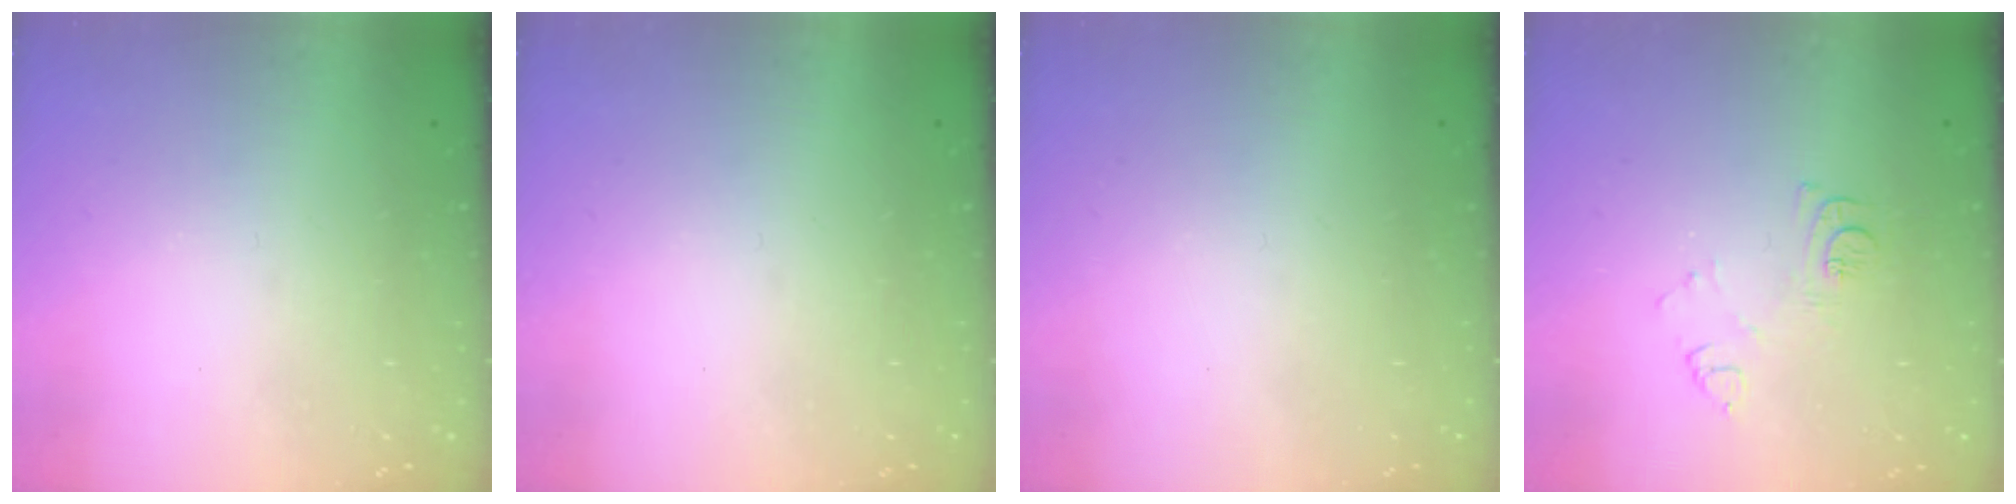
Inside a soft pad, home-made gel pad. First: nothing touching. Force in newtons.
{"total": 0.0}
{"total": 1.7, "press": 1.6, "slide": 0.1}
{"total": 7.2, "press": 7.2, "slide": 0.7}